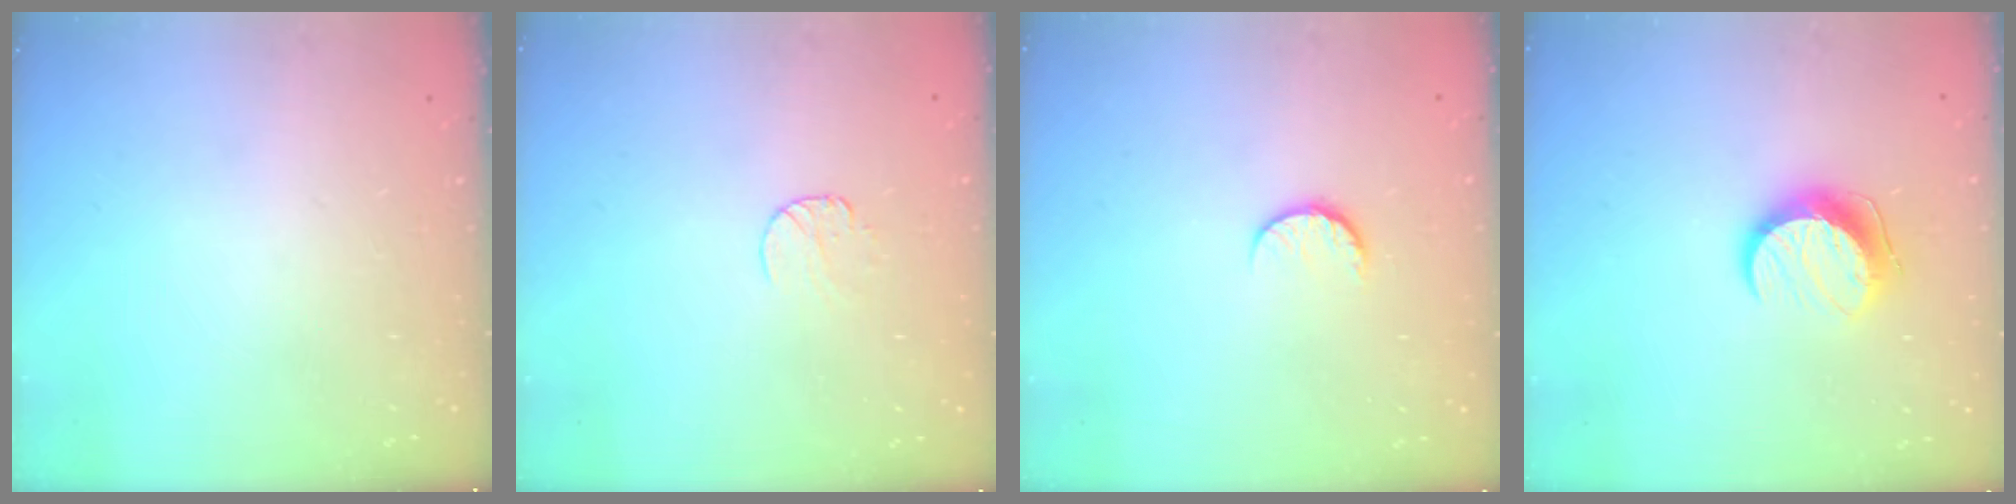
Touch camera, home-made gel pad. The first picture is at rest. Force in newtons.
{"total": 6.9, "press": 6.9, "slide": 0.6}
{"total": 6.8, "press": 6.8, "slide": 0.7}
{"total": 11.6, "press": 11.6, "slide": 0.5}